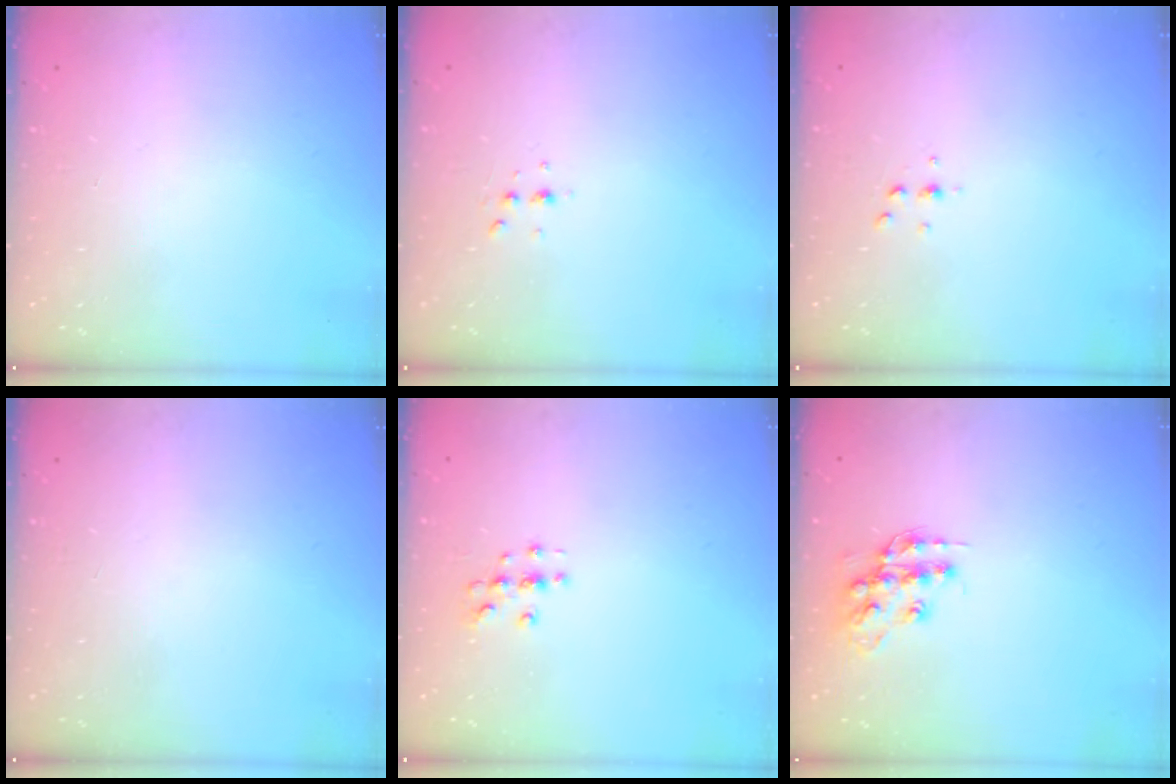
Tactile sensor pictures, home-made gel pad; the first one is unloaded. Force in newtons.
{"total": 3.1, "press": 3.0, "slide": 0.9}
{"total": 2.6, "press": 2.6, "slide": 0.3}
{"total": 0.0}
{"total": 3.4, "press": 3.4, "slide": 0.4}
{"total": 12.5, "press": 12.5, "slide": 0.9}